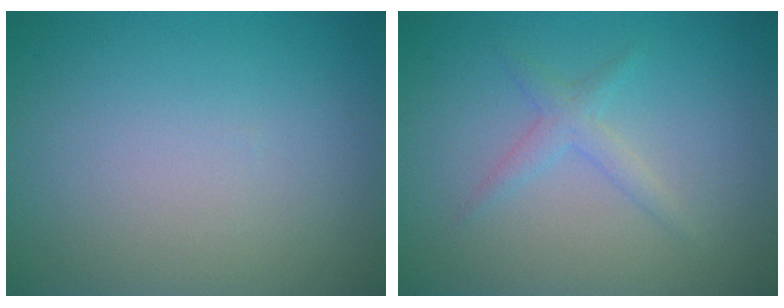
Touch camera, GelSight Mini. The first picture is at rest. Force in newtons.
{"total": 1.6, "press": 1.6, "slide": 0.1}